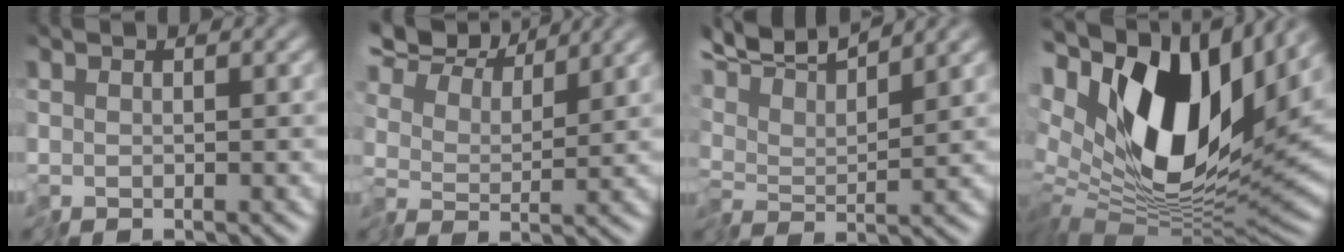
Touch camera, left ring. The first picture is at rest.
{"total": 6.9, "force": [5.8, 2.1, 3.1], "torque": [-0.071, 0.019, 0.091]}
{"total": 5.8, "force": [4.6, 0.8, 3.4], "torque": [-0.067, 0.016, 0.074]}
{"total": 16.1, "force": [3.1, 8.0, 13.6], "torque": [-0.258, 0.005, 0.040]}